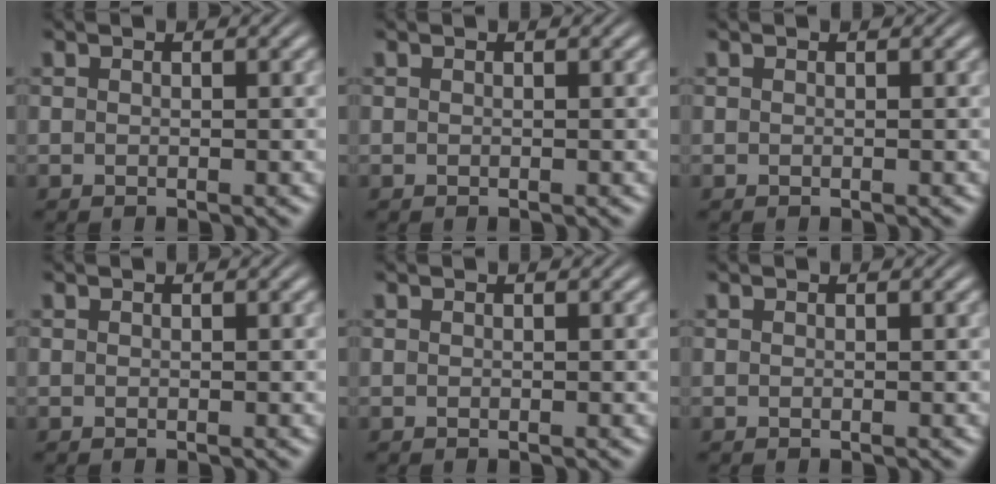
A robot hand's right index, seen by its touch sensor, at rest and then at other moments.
{"total": 0.0}
{"total": 0.0}
{"total": 0.0}
{"total": 0.0}
{"total": 0.0}